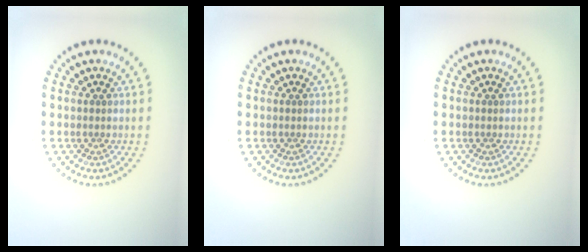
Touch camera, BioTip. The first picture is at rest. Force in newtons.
{"total": 0.0}
{"total": 0.0}